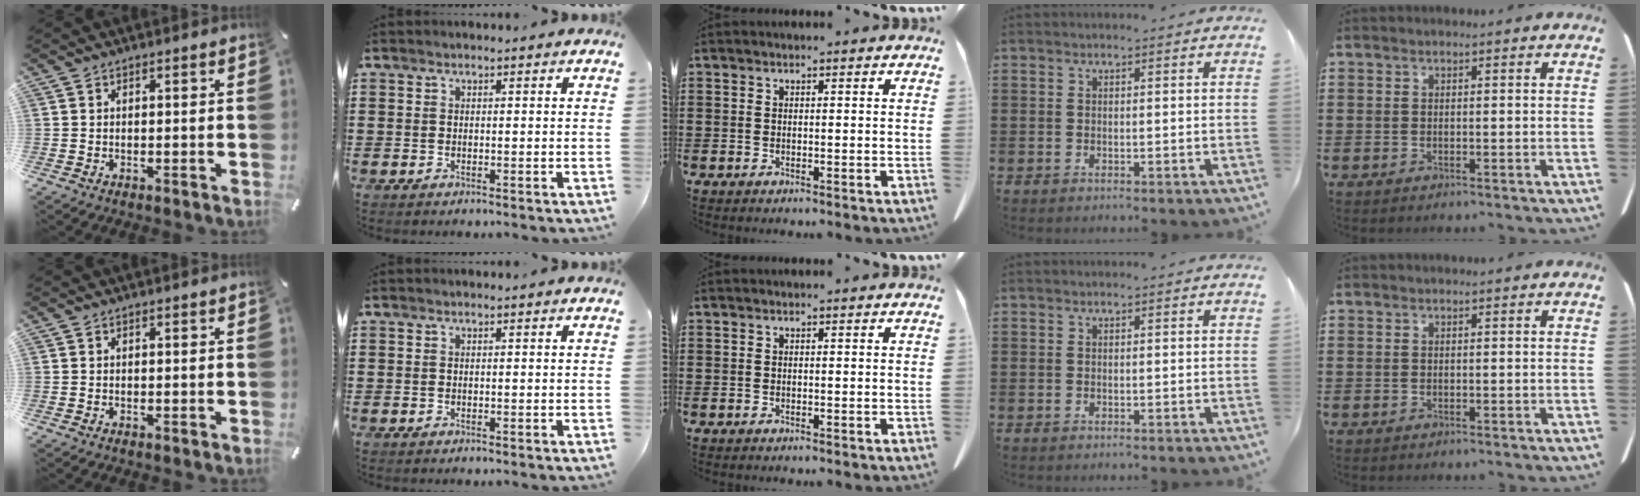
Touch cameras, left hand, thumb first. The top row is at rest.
{}